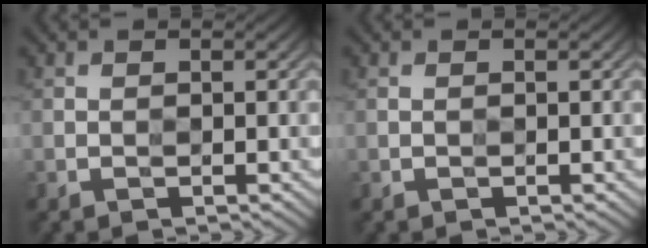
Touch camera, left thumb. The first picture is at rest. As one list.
[{"total": 0.0}]